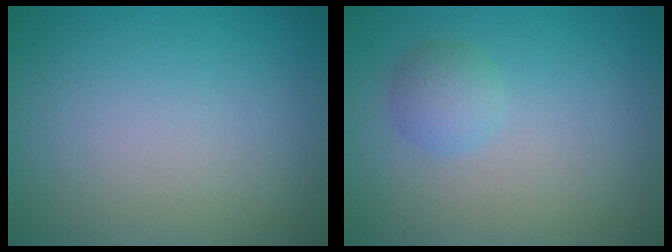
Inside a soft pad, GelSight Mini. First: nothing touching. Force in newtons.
{"total": 1.8, "press": 1.8, "slide": 0.0}